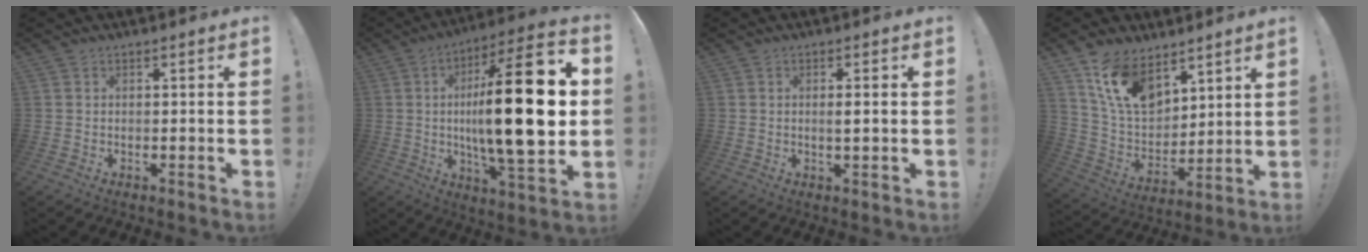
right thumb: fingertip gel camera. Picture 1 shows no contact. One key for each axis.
{"total": 29.2, "fx": 1.1, "fy": 8.4, "fz": 28.0, "tx": -0.461, "ty": -0.010, "tz": 0.007}
{"total": 2.5, "fx": 0.3, "fy": 0.3, "fz": 2.4, "tx": -0.032, "ty": -0.006, "tz": -0.001}
{"total": 15.2, "fx": 9.8, "fy": 8.9, "fz": 7.6, "tx": -0.143, "ty": -0.055, "tz": 0.189}